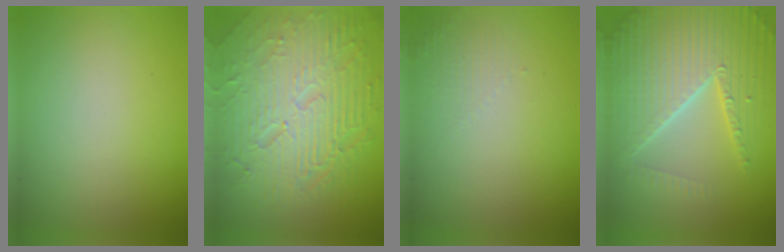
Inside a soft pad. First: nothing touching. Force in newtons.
{"total": 10.1, "press": 6.5, "slide": 7.7}
{"total": 1.3, "press": 0.1, "slide": 1.3}
{"total": 6.9, "press": 6.7, "slide": 1.6}